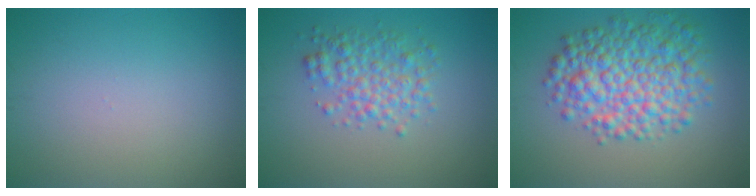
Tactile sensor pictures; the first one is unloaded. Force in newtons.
{"total": 3.4, "press": 3.4, "slide": 0.0}
{"total": 7.4, "press": 7.4, "slide": 0.1}